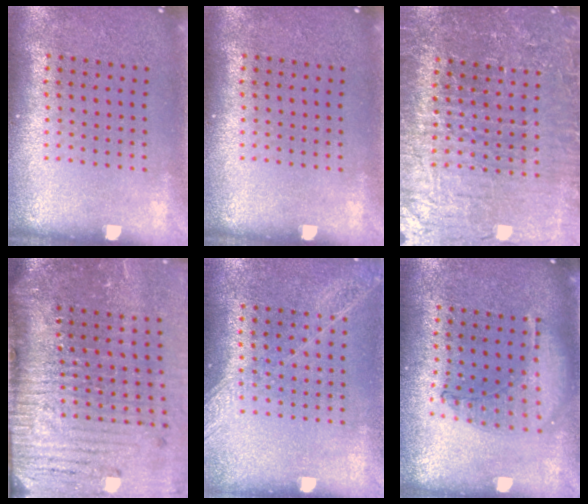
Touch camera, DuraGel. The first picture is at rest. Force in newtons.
{"total": 0.0}
{"total": 4.7, "press": 4.4, "slide": 1.6}
{"total": 5.0, "press": 4.1, "slide": 2.8}
{"total": 1.3, "press": 1.2, "slide": 0.3}
{"total": 1.0, "press": 1.0, "slide": 0.2}